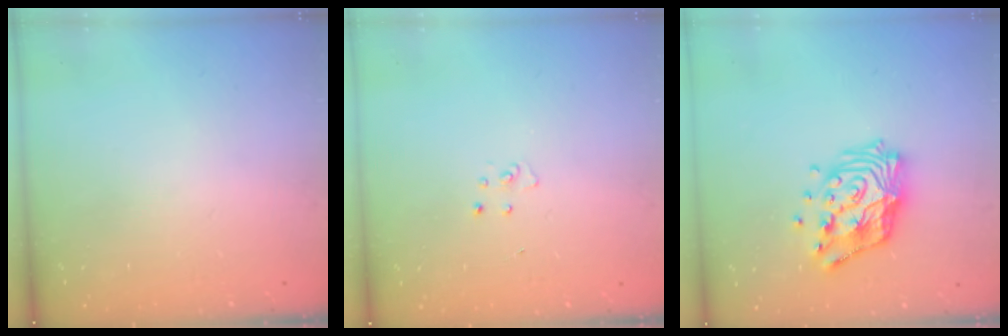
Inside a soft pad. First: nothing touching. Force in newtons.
{"total": 3.6, "press": 3.6, "slide": 0.3}
{"total": 15.7, "press": 15.7, "slide": 1.4}